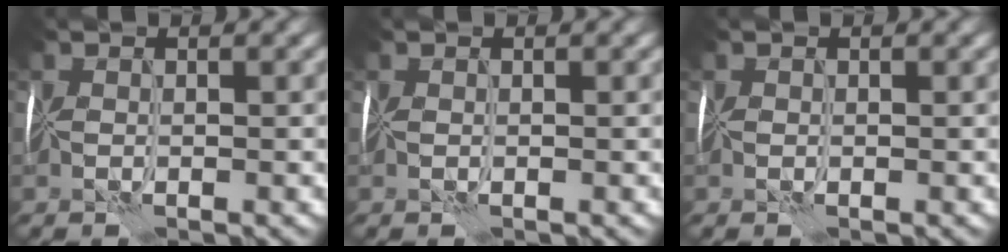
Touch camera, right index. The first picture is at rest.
{"total": 0.0}
{"total": 0.0}